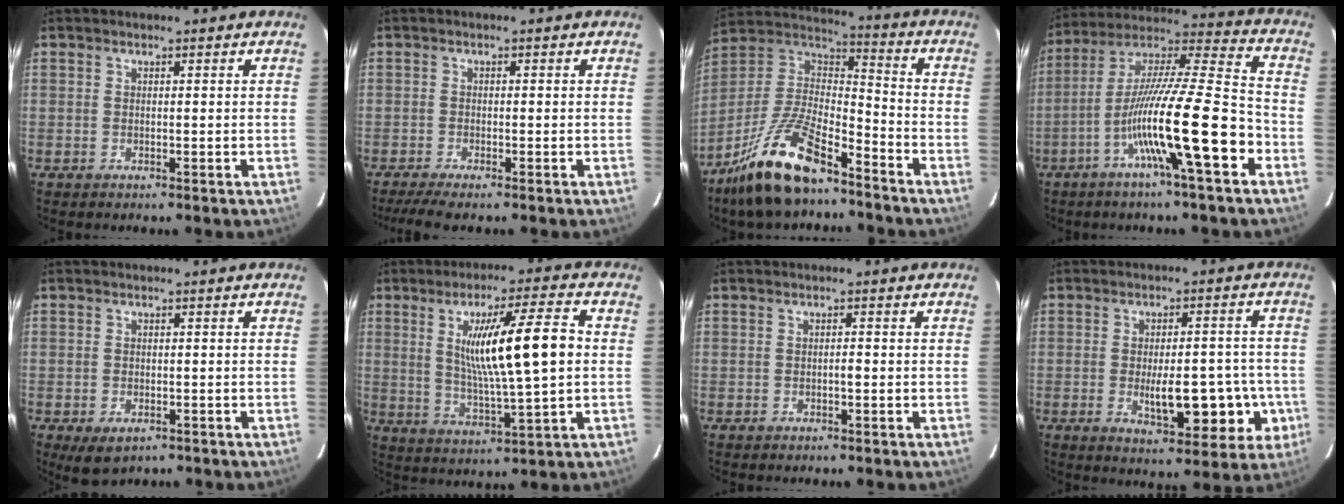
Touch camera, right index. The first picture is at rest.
{"total": 4.1, "force": [-3.3, 0.3, 2.4], "torque": [-0.044, -0.010, -0.057]}
{"total": 16.9, "force": [-12.0, 4.6, 11.0], "torque": [-0.230, 0.003, -0.223]}
{"total": 18.0, "force": [-7.1, 0.3, 16.6], "torque": [-0.294, -0.002, -0.127]}
{"total": 4.0, "force": [-2.3, 2.3, 2.3], "torque": [-0.044, -0.008, -0.026]}
{"total": 13.9, "force": [1.9, 0.5, 13.8], "torque": [-0.235, 0.001, 0.036]}
{"total": 0.7, "force": [-0.3, 0.1, 0.7], "torque": [-0.011, 0.001, -0.005]}
{"total": 12.3, "force": [-3.1, 4.8, 10.9], "torque": [-0.135, 0.016, -0.029]}